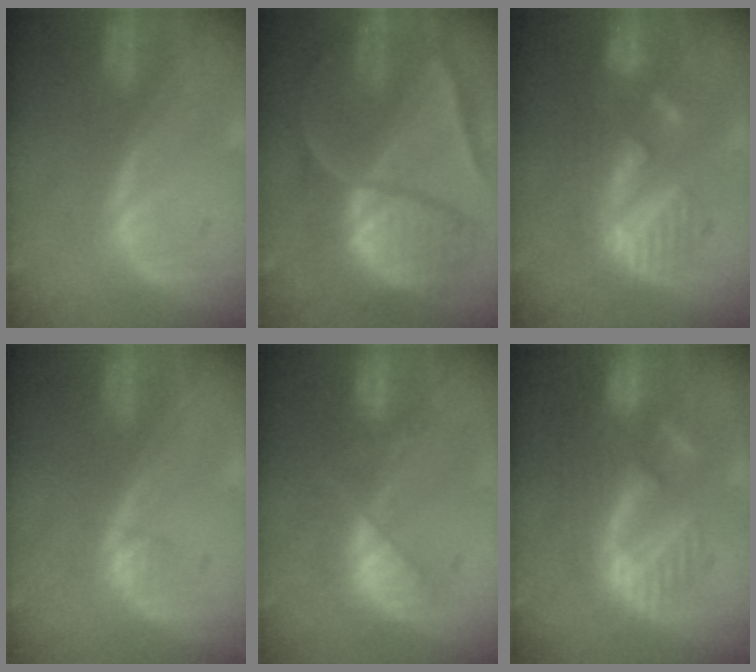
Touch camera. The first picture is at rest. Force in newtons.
{"total": 10.6, "press": 10.5, "slide": 1.1}
{"total": 8.8, "press": 8.7, "slide": 1.5}
{"total": 1.1, "press": 1.0, "slide": 0.4}
{"total": 7.2, "press": 7.0, "slide": 1.6}
{"total": 10.8, "press": 9.7, "slide": 4.7}